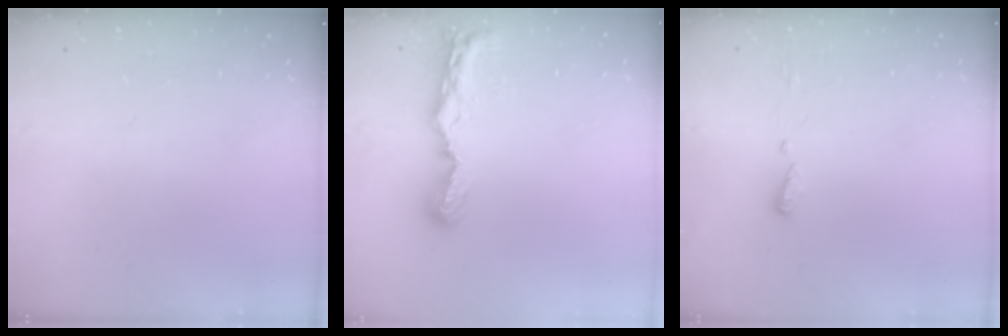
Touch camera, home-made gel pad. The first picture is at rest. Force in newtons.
{"total": 8.8, "press": 8.8, "slide": 0.3}
{"total": 4.0, "press": 3.9, "slide": 0.5}